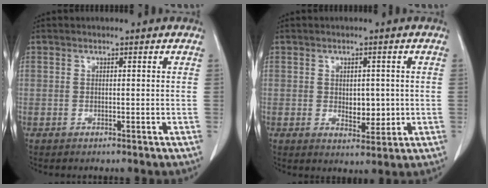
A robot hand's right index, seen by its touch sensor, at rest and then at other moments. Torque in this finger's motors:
{"motor_torque": [0.21, -0.09, 0.10, 0.03]}